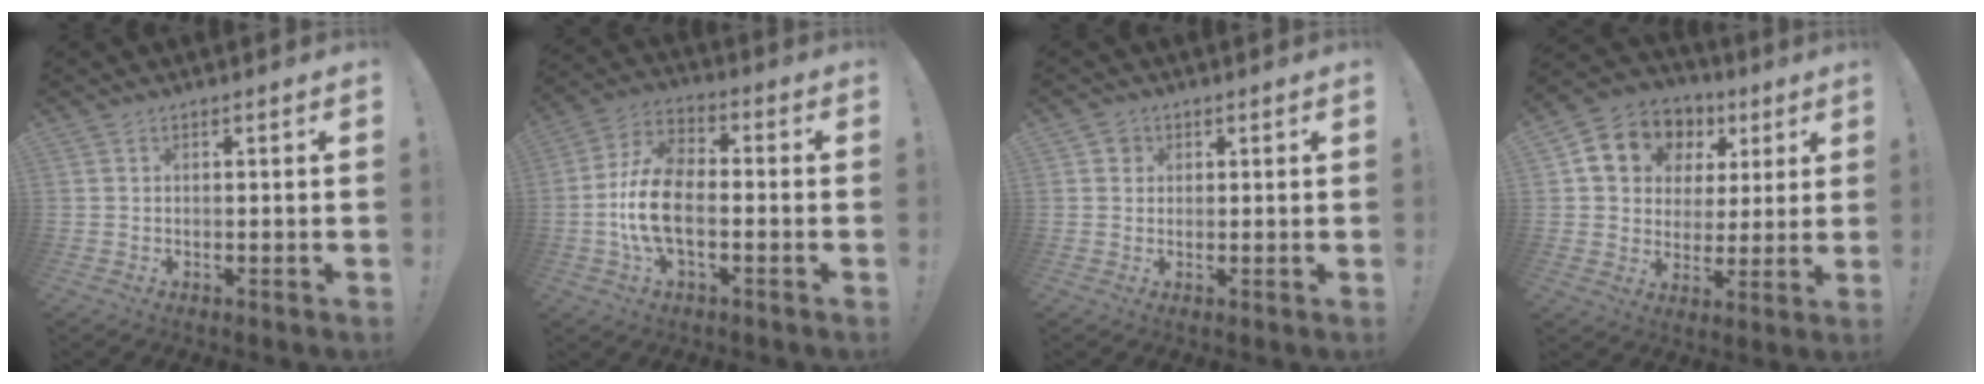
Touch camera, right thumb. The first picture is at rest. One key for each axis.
{"total": 13.9, "fx": -3.6, "fy": 7.8, "fz": 11.0, "tx": -0.221, "ty": 0.019, "tz": -0.060}
{"total": 2.3, "fx": 0.8, "fy": 2.1, "fz": 0.5, "tx": 0.002, "ty": -0.002, "tz": 0.013}
{"total": 12.2, "fx": 5.3, "fy": 10.0, "fz": 4.8, "tx": -0.072, "ty": -0.025, "tz": 0.104}